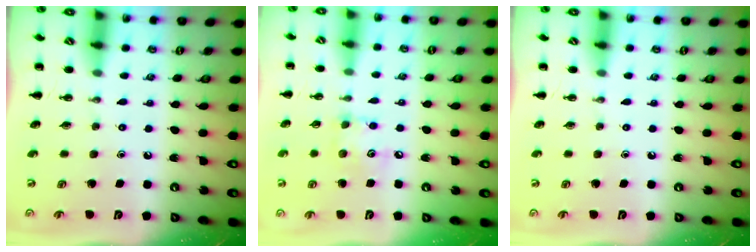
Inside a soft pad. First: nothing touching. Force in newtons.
{"total": 6.3, "press": 6.2, "slide": 0.9}
{"total": 0.0}